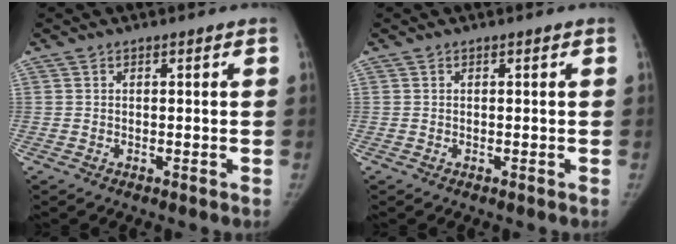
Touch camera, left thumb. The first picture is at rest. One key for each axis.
{"total": 0.0}